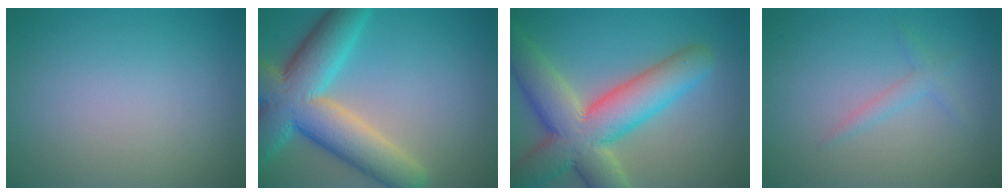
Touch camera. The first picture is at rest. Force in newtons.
{"total": 10.7, "press": 10.6, "slide": 0.6}
{"total": 10.7, "press": 10.6, "slide": 0.8}
{"total": 1.3, "press": 1.3, "slide": 0.1}